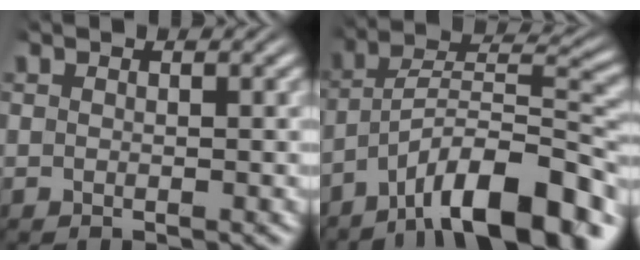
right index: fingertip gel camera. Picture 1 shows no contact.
{"total": 8.6, "force": [-3.6, 3.4, 7.0], "torque": [-0.112, -0.008, -0.053]}